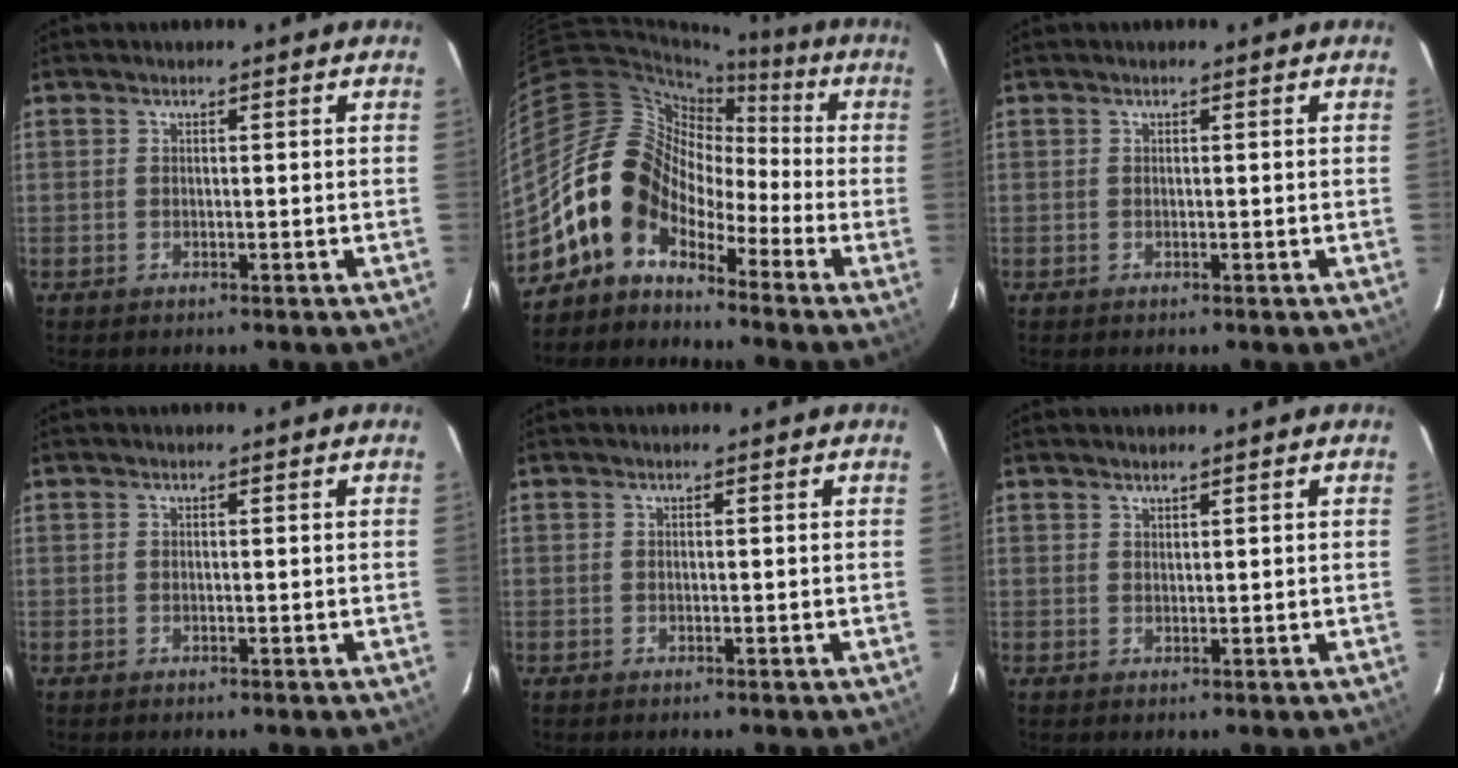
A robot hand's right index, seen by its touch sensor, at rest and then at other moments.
{"total": 11.2, "force": [-7.0, 7.6, 4.3], "torque": [-0.079, 0.034, -0.147]}
{"total": 0.0}
{"total": 0.0}
{"total": 0.0}
{"total": 0.8, "force": [0.8, 0.1, 0.2], "torque": [-0.004, 0.000, 0.015]}